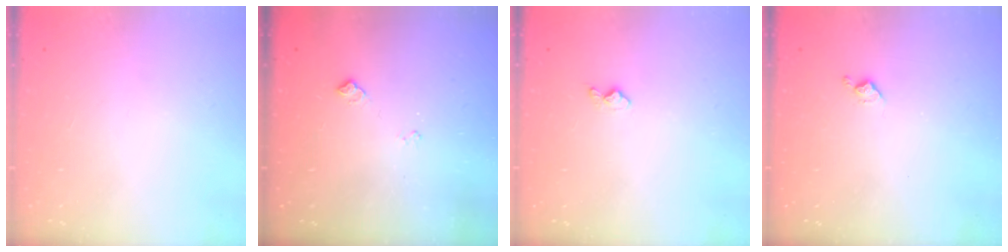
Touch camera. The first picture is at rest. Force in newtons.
{"total": 6.6, "press": 6.5, "slide": 0.9}
{"total": 4.5, "press": 4.4, "slide": 0.7}
{"total": 4.5, "press": 4.5, "slide": 0.7}